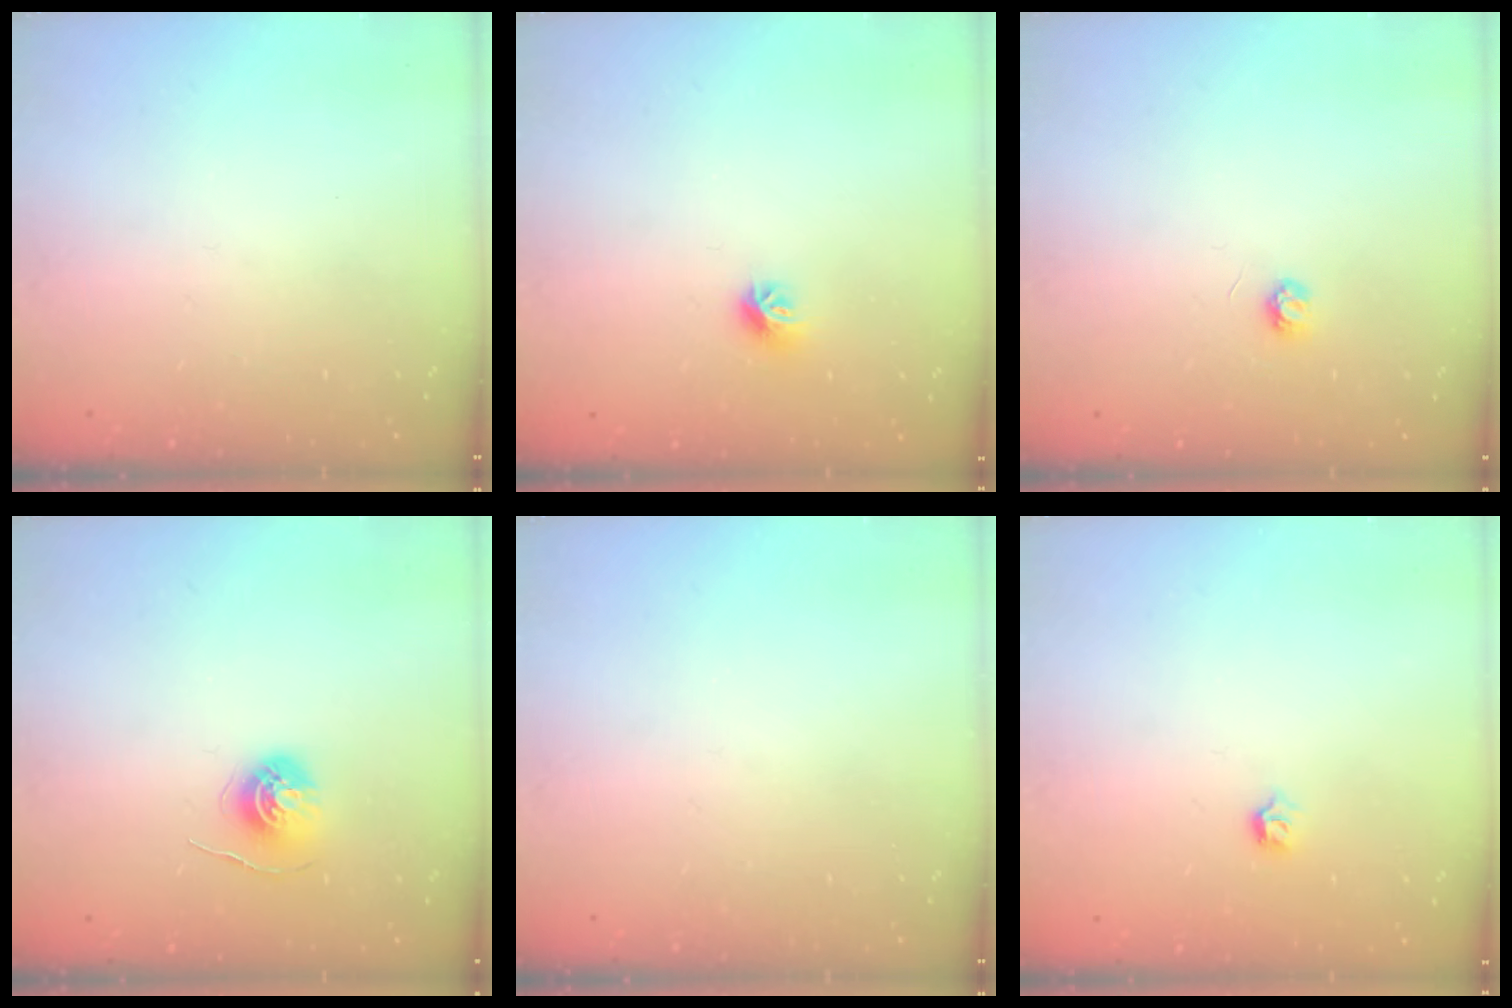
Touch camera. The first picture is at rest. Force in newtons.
{"total": 7.4, "press": 7.4, "slide": 0.7}
{"total": 3.2, "press": 3.2, "slide": 0.3}
{"total": 5.7, "press": 5.7, "slide": 0.5}
{"total": 0.0}
{"total": 3.4, "press": 3.3, "slide": 0.7}